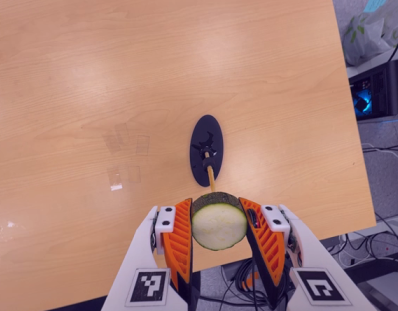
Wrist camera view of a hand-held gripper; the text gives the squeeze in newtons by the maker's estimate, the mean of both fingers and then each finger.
{"total": 12.2, "left": 11.0, "right": 13.4}